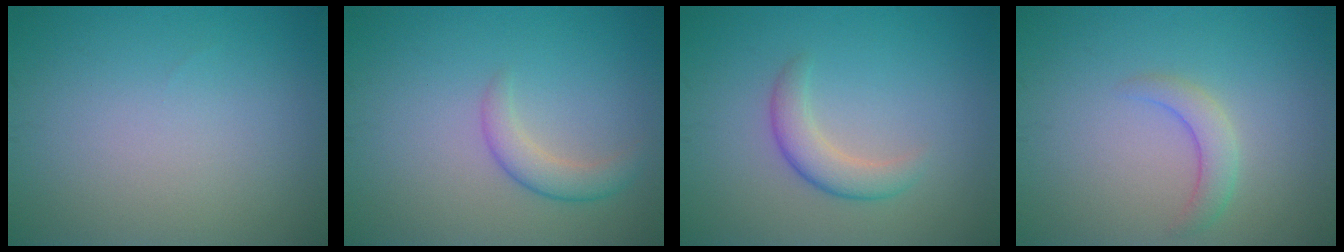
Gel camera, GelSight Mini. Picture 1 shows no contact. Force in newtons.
{"total": 2.3, "press": 2.3, "slide": 0.1}
{"total": 2.8, "press": 2.8, "slide": 0.2}
{"total": 2.1, "press": 2.1, "slide": 0.3}